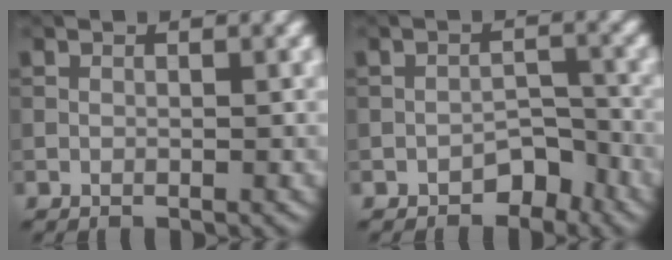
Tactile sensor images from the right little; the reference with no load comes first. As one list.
[{"total": 2.8, "force": [-2.0, 1.6, 1.1], "torque": [-0.007, 0.008, -0.031]}]